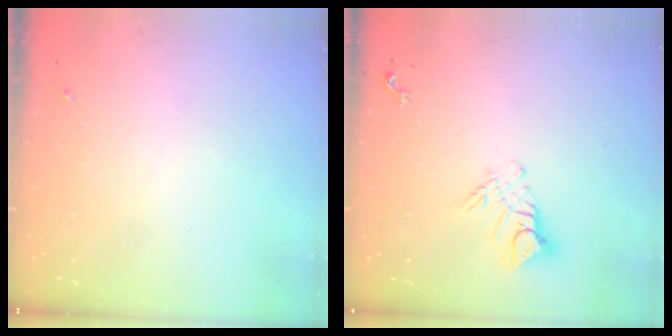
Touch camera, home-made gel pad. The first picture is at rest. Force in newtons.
{"total": 8.7, "press": 8.6, "slide": 0.9}